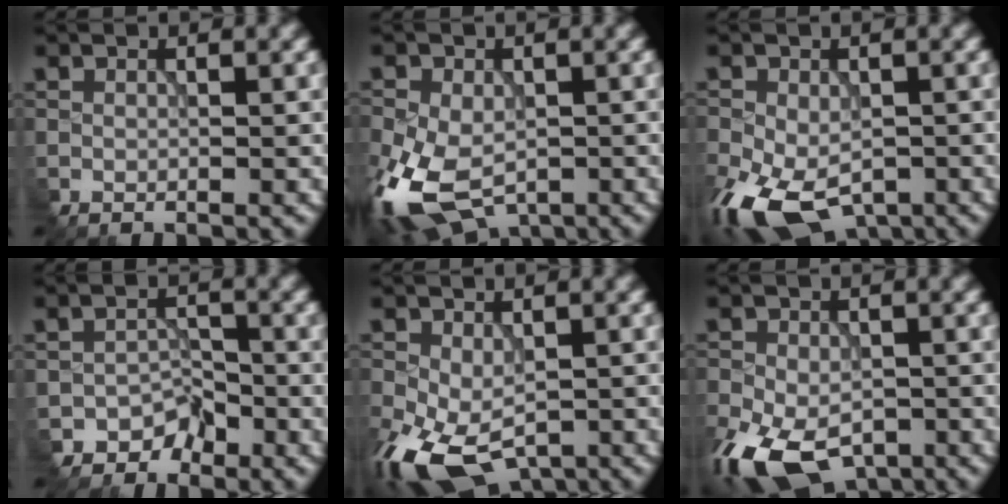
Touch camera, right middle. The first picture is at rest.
{"total": 10.4, "force": [-4.2, 6.2, 7.1], "torque": [-0.174, -0.036, -0.075]}
{"total": 11.4, "force": [-5.7, 6.4, 7.5], "torque": [-0.177, -0.058, -0.084]}
{"total": 2.4, "force": [-2.0, 1.4, -0.1], "torque": [0.009, 0.007, -0.034]}
{"total": 10.1, "force": [-4.5, 5.6, 7.1], "torque": [-0.171, -0.051, -0.066]}
{"total": 12.2, "force": [-6.8, 7.0, 7.4], "torque": [-0.158, -0.055, -0.105]}